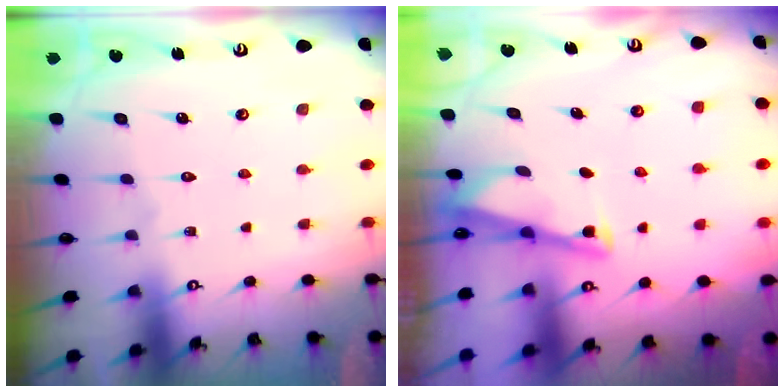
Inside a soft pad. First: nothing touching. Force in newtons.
{"total": 3.0, "press": 3.0, "slide": 0.3}